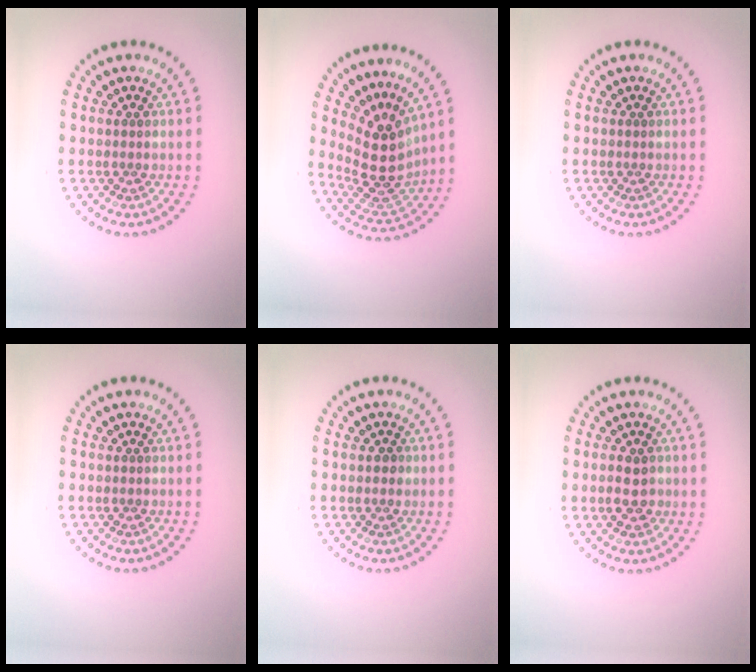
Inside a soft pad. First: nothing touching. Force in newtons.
{"total": 4.7, "press": 3.7, "slide": 2.8}
{"total": 0.0}
{"total": 0.0}
{"total": 0.7, "press": 0.7, "slide": 0.1}
{"total": 2.0, "press": 2.0, "slide": 0.2}